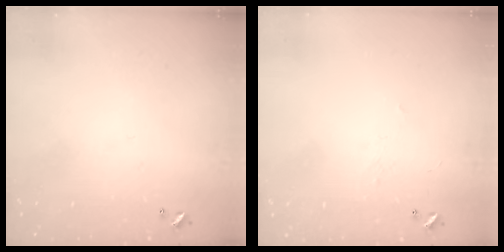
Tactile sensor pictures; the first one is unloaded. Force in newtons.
{"total": 2.2, "press": 2.0, "slide": 0.8}